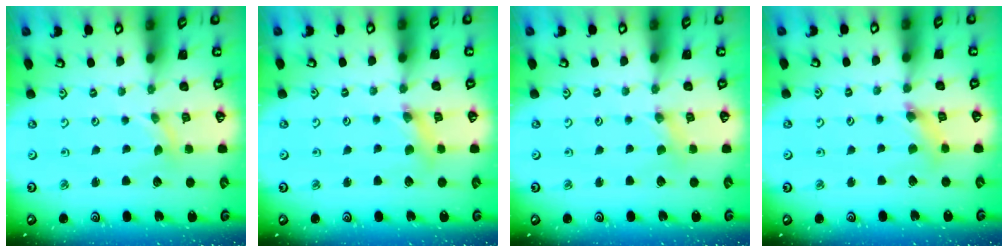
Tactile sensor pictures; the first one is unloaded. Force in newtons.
{"total": 3.8, "press": 3.7, "slide": 0.6}
{"total": 1.1, "press": 1.1, "slide": 0.2}
{"total": 4.2, "press": 4.2, "slide": 0.4}